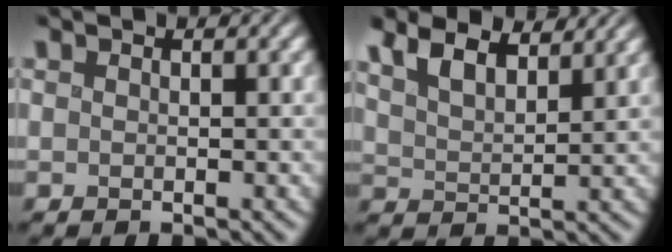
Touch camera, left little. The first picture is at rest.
{"total": 4.9, "force": [3.7, 1.6, 2.7], "torque": [-0.060, 0.009, 0.063]}